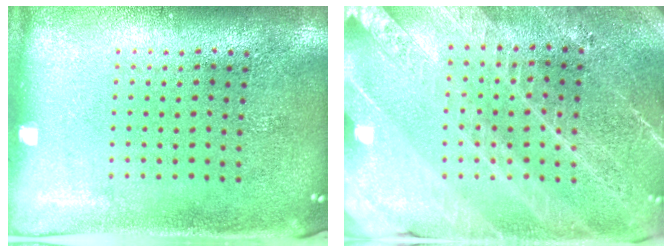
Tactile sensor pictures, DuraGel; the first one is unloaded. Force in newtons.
{"total": 3.2, "press": 3.1, "slide": 1.1}